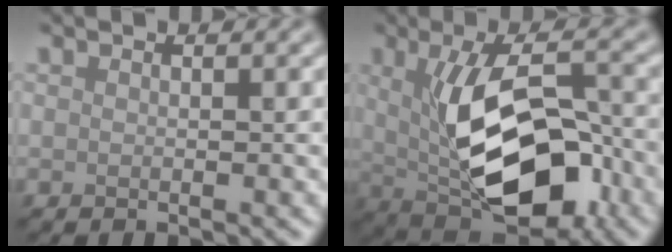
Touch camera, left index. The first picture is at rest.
{"total": 10.6, "force": [-0.9, 5.1, 9.2], "torque": [-0.152, -0.007, -0.007]}